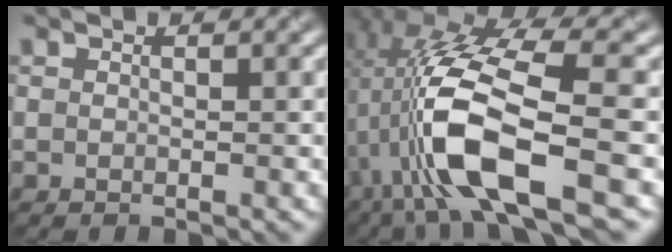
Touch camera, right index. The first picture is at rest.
{"total": 11.6, "force": [-2.0, 4.0, 10.7], "torque": [-0.223, -0.005, -0.037]}